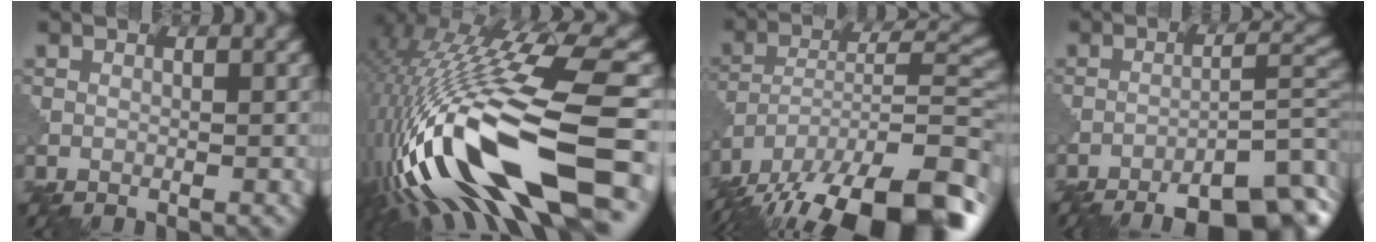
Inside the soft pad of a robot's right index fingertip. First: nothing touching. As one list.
[{"total": 17.1, "force": [-5.0, 6.1, 15.2], "torque": [-0.270, -0.006, -0.080]}, {"total": 19.3, "force": [-15.4, 6.2, 9.8], "torque": [-0.163, -0.028, -0.230]}, {"total": 13.1, "force": [-9.8, 4.0, 7.7], "torque": [-0.084, 0.011, -0.114]}]